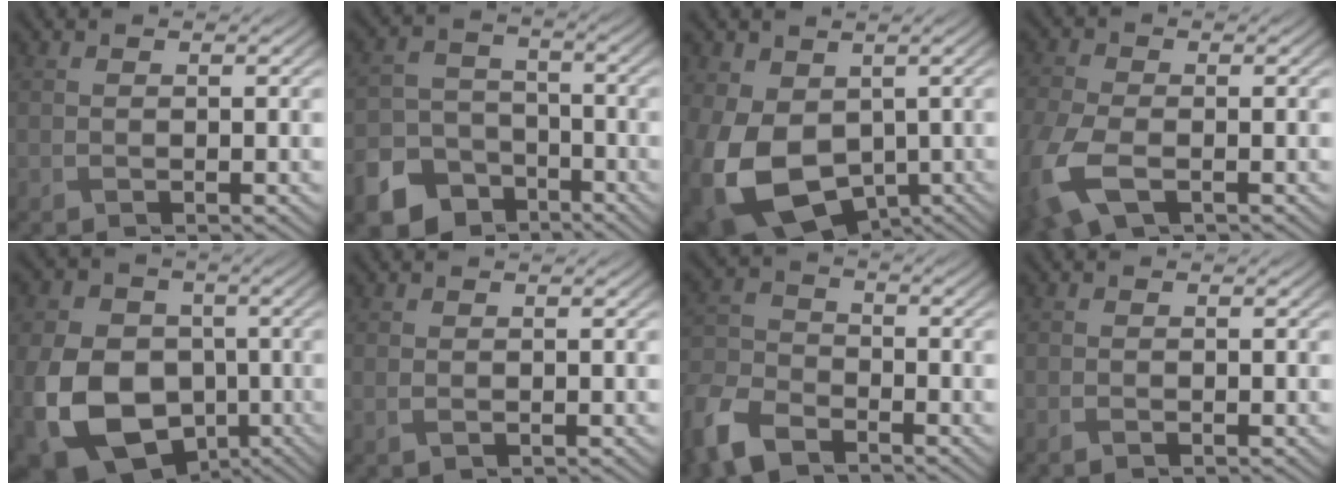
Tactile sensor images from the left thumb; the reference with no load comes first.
{"total": 11.4, "force": [-7.3, 7.9, 3.6], "torque": [-0.105, -0.043, -0.128]}
{"total": 13.8, "force": [-2.0, 9.8, 9.5], "torque": [-0.224, -0.039, -0.020]}
{"total": 8.7, "force": [-3.5, 5.1, 6.2], "torque": [-0.189, -0.031, -0.064]}
{"total": 16.9, "force": [-4.6, 12.6, 10.3], "torque": [-0.234, -0.040, -0.073]}
{"total": 0.6, "force": [0.0, 0.4, 0.5], "torque": [-0.016, 0.000, 0.001]}
{"total": 8.9, "force": [-6.5, 4.5, 4.2], "torque": [-0.109, -0.017, -0.146]}
{"total": 0.7, "force": [-0.6, 0.2, 0.2], "torque": [-0.007, -0.003, -0.011]}